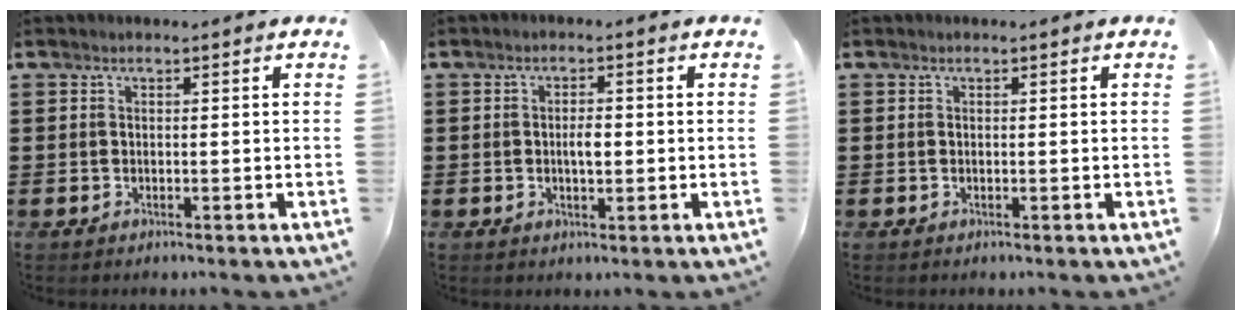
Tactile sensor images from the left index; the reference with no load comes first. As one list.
[{"total": 2.7, "force": [-0.1, 1.1, 2.4], "torque": [-0.039, -0.001, -0.005]}, {"total": 0.0}]